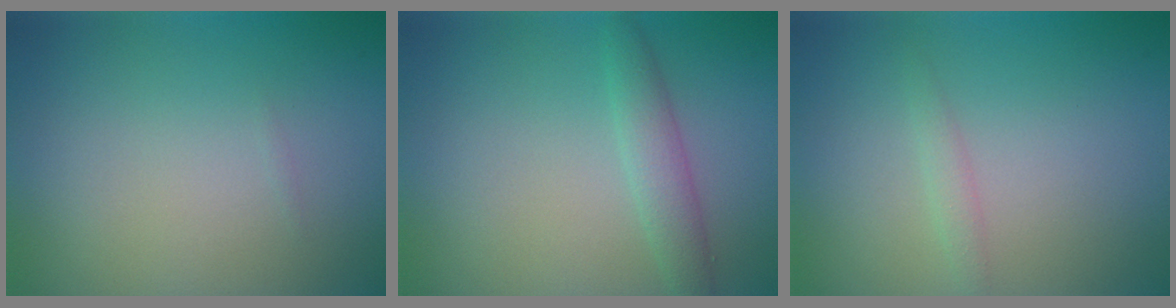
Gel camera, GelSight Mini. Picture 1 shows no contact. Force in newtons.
{"total": 2.3, "press": 2.3, "slide": 0.0}
{"total": 1.0, "press": 1.0, "slide": 0.0}